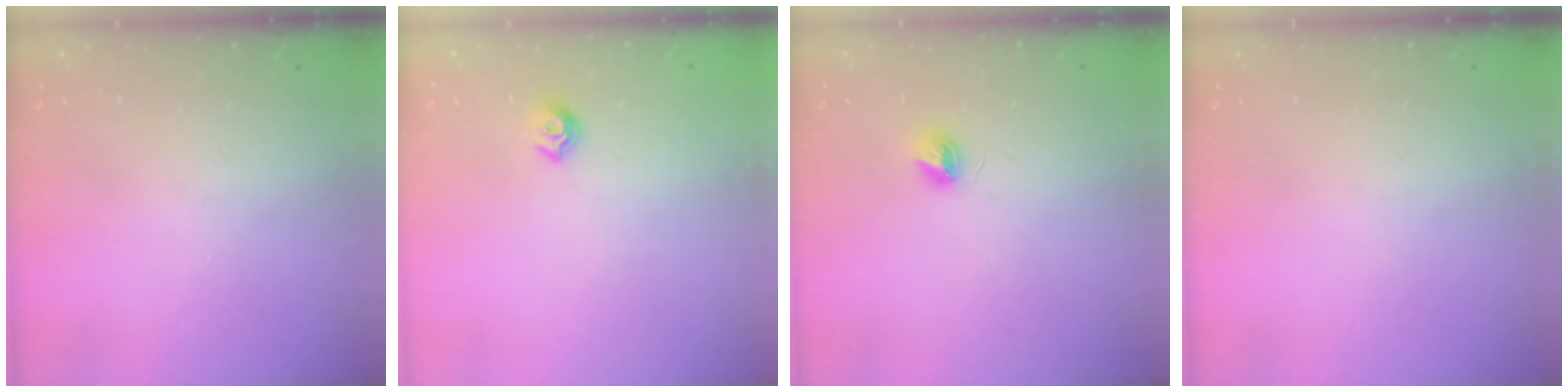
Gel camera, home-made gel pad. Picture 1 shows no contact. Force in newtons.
{"total": 7.9, "press": 7.8, "slide": 0.7}
{"total": 4.9, "press": 4.9, "slide": 0.4}
{"total": 0.0}